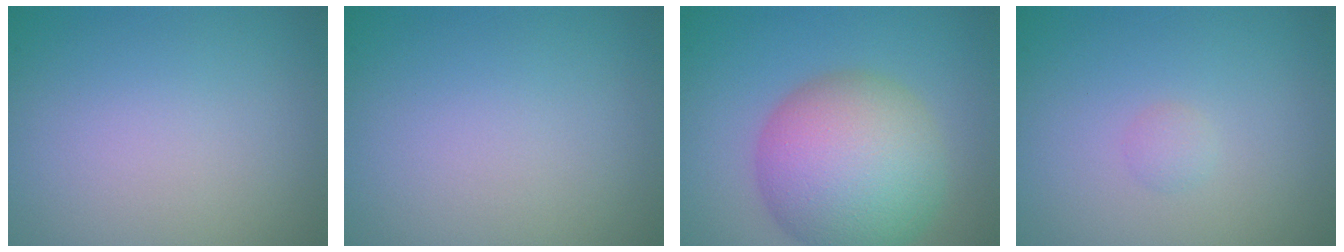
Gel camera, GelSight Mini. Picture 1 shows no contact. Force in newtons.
{"total": 0.0}
{"total": 10.4, "press": 10.4, "slide": 0.2}
{"total": 0.7, "press": 0.7, "slide": 0.0}